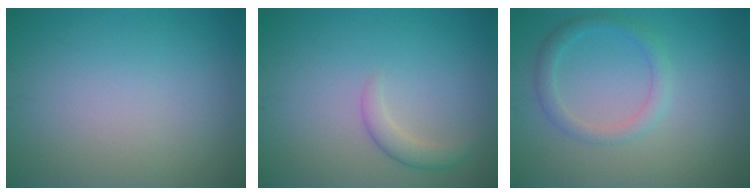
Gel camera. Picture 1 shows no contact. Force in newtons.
{"total": 1.8, "press": 1.8, "slide": 0.0}
{"total": 2.2, "press": 2.2, "slide": 0.1}